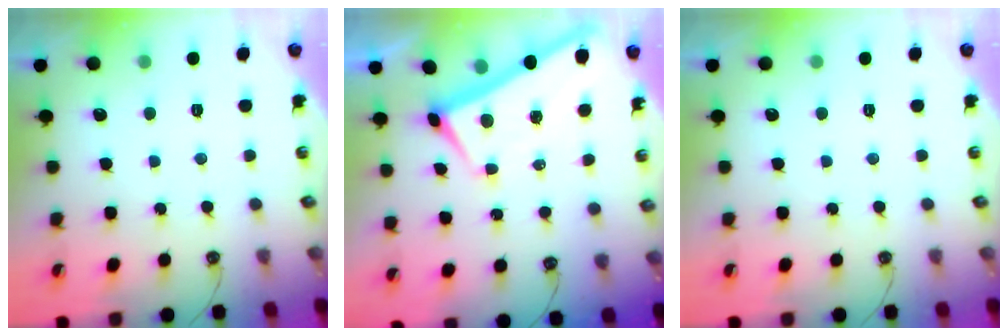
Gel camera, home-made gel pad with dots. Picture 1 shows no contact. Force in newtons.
{"total": 2.6, "press": 2.5, "slide": 0.4}
{"total": 0.0}